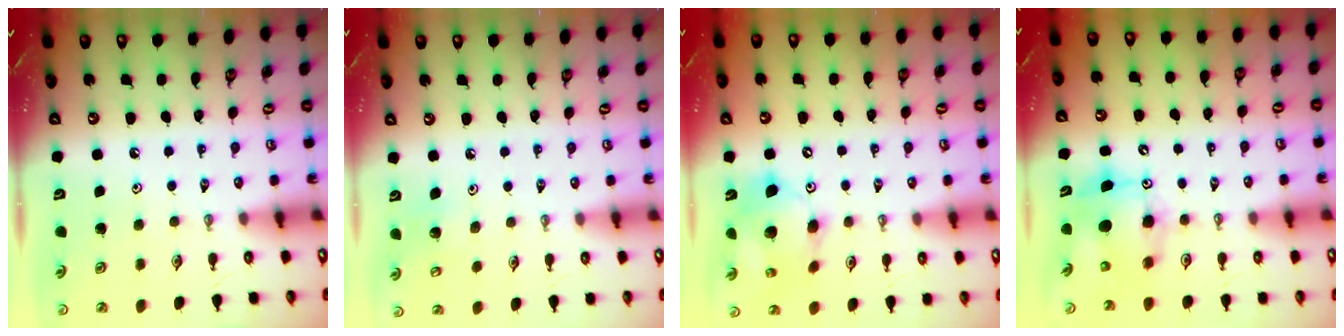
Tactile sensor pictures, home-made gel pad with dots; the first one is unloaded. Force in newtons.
{"total": 6.7, "press": 6.7, "slide": 0.8}
{"total": 13.3, "press": 13.1, "slide": 2.3}
{"total": 8.3, "press": 8.1, "slide": 1.9}